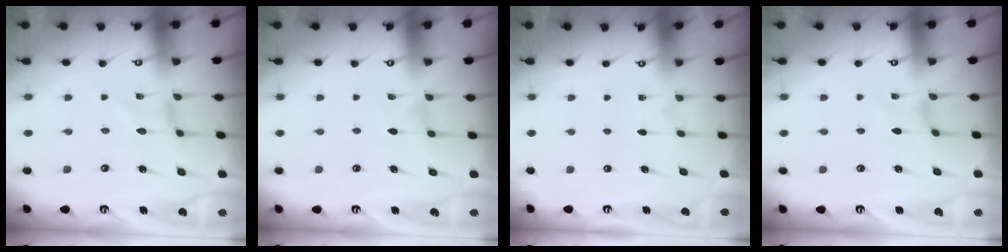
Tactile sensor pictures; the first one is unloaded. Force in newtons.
{"total": 0.0}
{"total": 0.0}
{"total": 0.0}